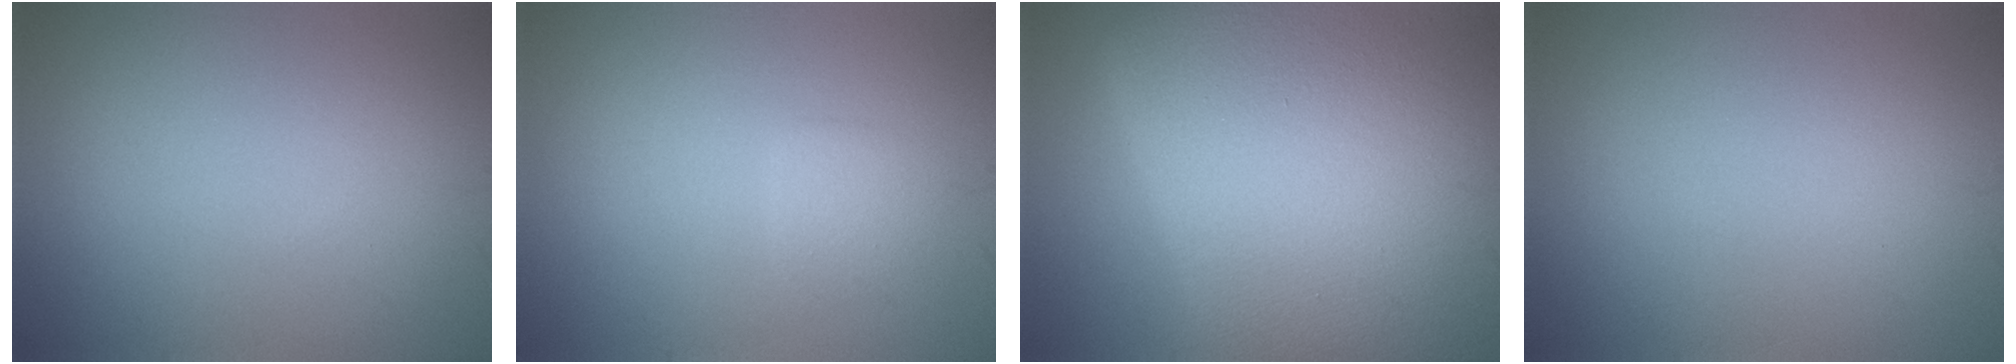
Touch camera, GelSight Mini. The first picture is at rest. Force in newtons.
{"total": 1.4, "press": 1.3, "slide": 0.3}
{"total": 22.3, "press": 22.3, "slide": 0.8}
{"total": 0.0}